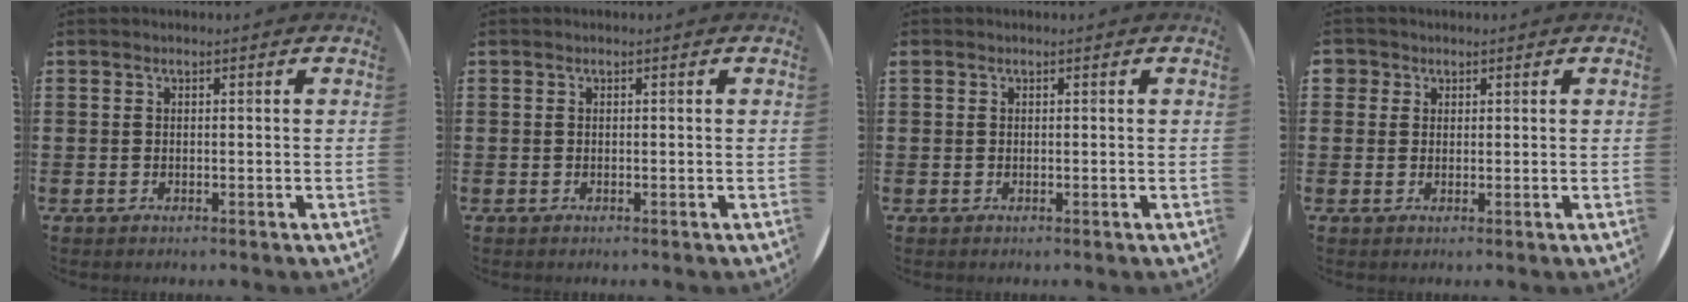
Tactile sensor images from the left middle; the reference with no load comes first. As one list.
[{"total": 0.0}, {"total": 0.0}, {"total": 1.6, "force": [1.1, 1.1, 0.0], "torque": [0.006, 0.003, 0.020]}]